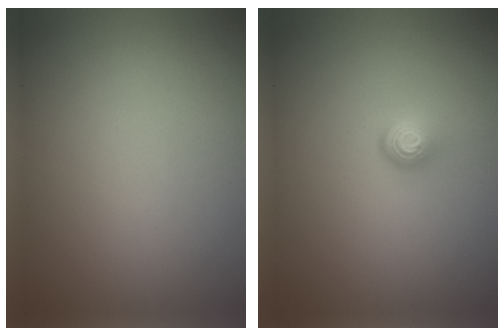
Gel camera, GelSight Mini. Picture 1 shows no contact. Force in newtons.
{"total": 1.7, "press": 1.1, "slide": 1.3}